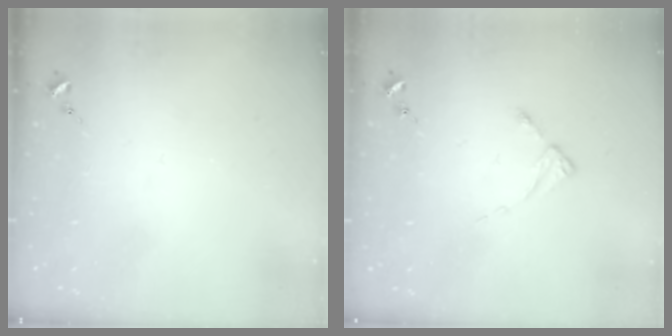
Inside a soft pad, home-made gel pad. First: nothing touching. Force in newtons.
{"total": 2.2, "press": 2.2, "slide": 0.4}